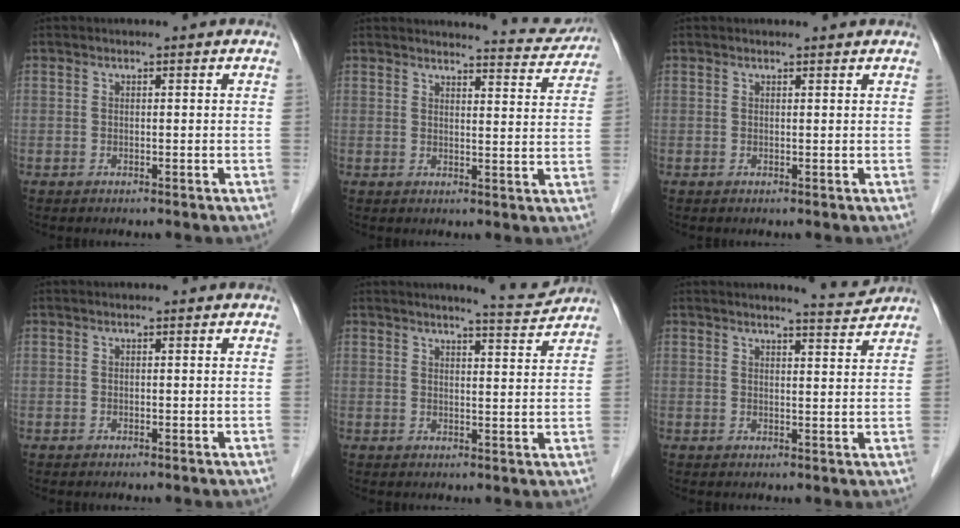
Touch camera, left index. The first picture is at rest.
{"total": 8.6, "force": [8.5, 0.7, 0.5], "torque": [0.001, -0.023, 0.086]}
{"total": 1.7, "force": [1.6, 0.2, 0.2], "torque": [-0.011, 0.006, 0.020]}
{"total": 0.0}
{"total": 4.9, "force": [4.9, -0.3, 0.8], "torque": [-0.027, -0.014, 0.061]}
{"total": 3.8, "force": [3.7, -0.4, 0.3], "torque": [-0.016, -0.014, 0.047]}